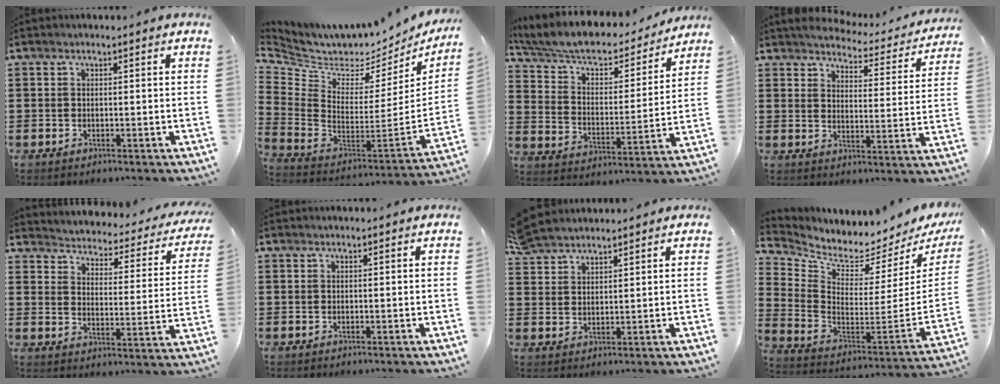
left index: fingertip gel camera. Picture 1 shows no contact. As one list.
[{"total": 3.7, "force": [3.4, 1.5, 0.5], "torque": [-0.042, -0.054, 0.053]}, {"total": 6.6, "force": [5.6, 2.1, 2.8], "torque": [-0.081, -0.038, 0.094]}, {"total": 3.4, "force": [3.4, 0.2, 0.5], "torque": [-0.032, -0.027, 0.053]}, {"total": 2.3, "force": [2.3, 0.3, 0.0], "torque": [-0.021, -0.029, 0.030]}, {"total": 0.0}, {"total": 4.0, "force": [3.8, 1.3, 0.7], "torque": [-0.026, -0.003, 0.073]}, {"total": 3.7, "force": [3.2, 1.2, 1.3], "torque": [-0.052, -0.052, 0.049]}]